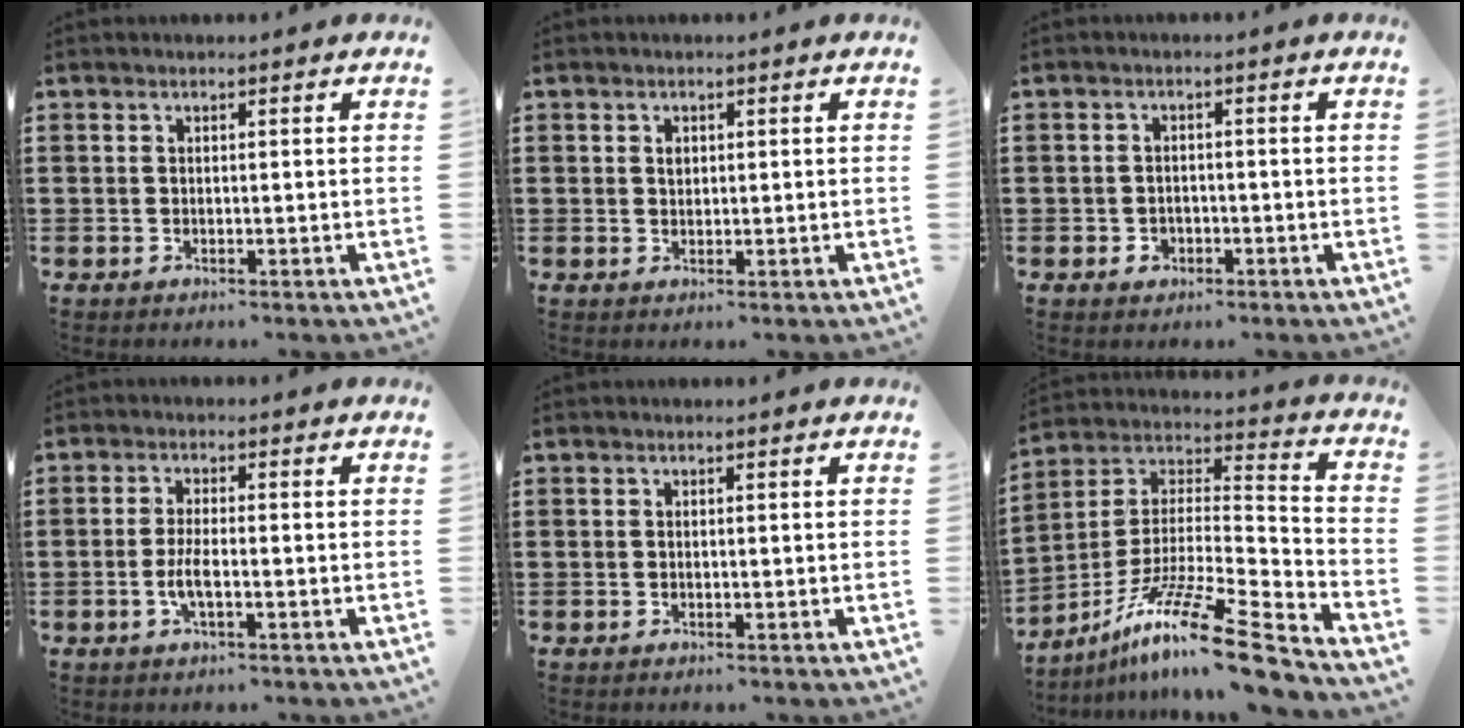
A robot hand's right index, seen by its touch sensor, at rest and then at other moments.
{"total": 1.0, "force": [0.4, 0.7, 0.7], "torque": [-0.014, 0.004, 0.007]}
{"total": 1.5, "force": [-0.9, 1.1, 0.5], "torque": [-0.014, -0.003, -0.019]}
{"total": 3.9, "force": [-1.3, 1.0, 3.6], "torque": [-0.076, -0.002, -0.027]}
{"total": 0.0}
{"total": 15.1, "force": [-11.2, 1.2, 10.0], "torque": [-0.175, 0.024, -0.208]}